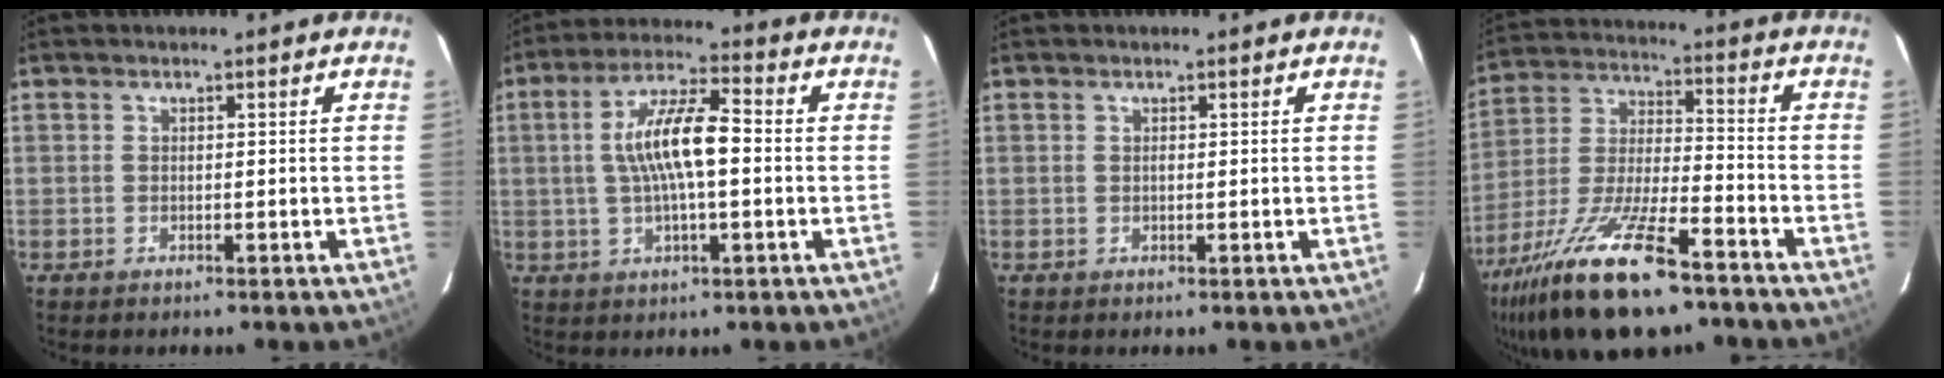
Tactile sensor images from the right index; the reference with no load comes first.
{"total": 10.8, "force": [0.0, 2.8, 10.4], "torque": [-0.194, 0.013, 0.001]}
{"total": 0.0}
{"total": 22.1, "force": [-14.7, 6.4, 15.3], "torque": [-0.308, -0.044, -0.259]}